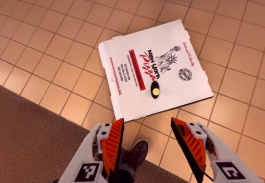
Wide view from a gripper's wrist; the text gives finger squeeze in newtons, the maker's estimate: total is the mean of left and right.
{"total": 0.0}